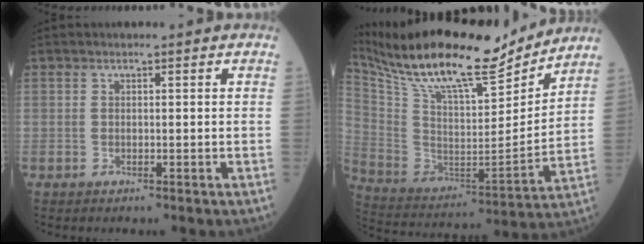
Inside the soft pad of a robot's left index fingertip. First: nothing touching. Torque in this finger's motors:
{"motor_torque": [0.05, -0.71, 0.54, 0.16]}